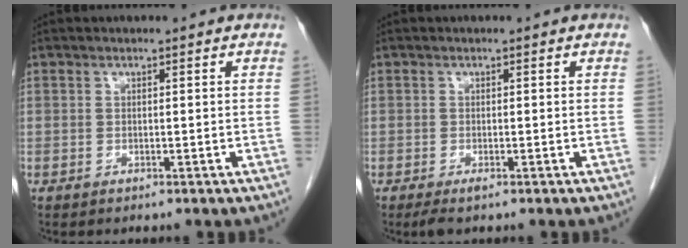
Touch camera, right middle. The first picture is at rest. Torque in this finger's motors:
{"motor_torque": [0.22, -0.39, 0.02, 0.01]}